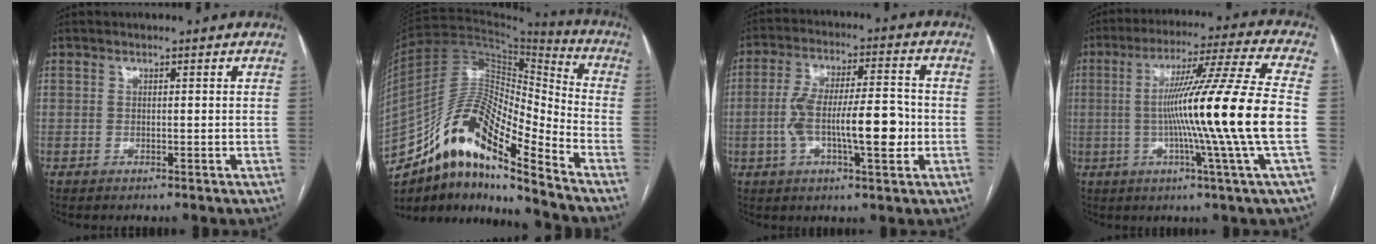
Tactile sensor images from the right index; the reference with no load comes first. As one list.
[{"total": 17.9, "force": [-12.4, 3.7, 12.4], "torque": [-0.230, 0.031, -0.219]}, {"total": 12.4, "force": [-2.2, 2.9, 11.8], "torque": [-0.209, 0.017, -0.035]}, {"total": 18.7, "force": [-2.1, -3.3, 18.3], "torque": [-0.295, -0.013, -0.049]}]